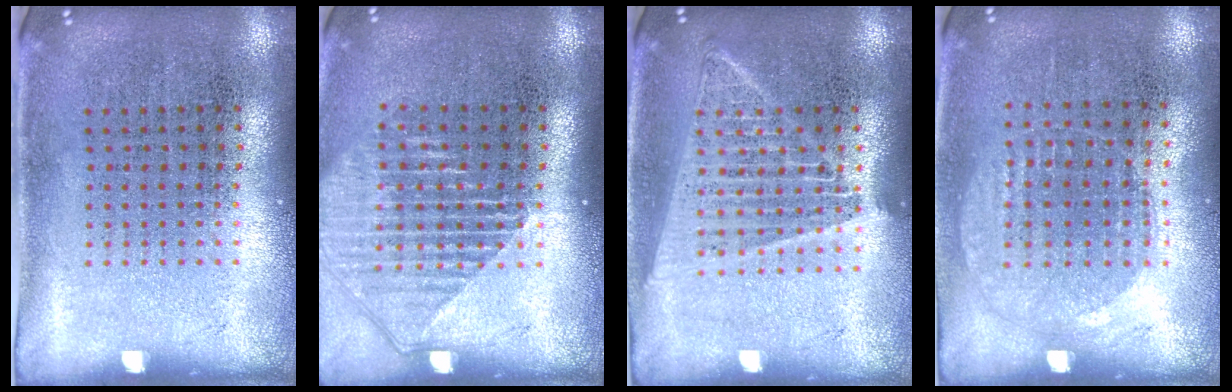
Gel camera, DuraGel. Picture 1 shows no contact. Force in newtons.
{"total": 1.6, "press": 1.4, "slide": 0.7}
{"total": 1.5, "press": 1.4, "slide": 0.7}
{"total": 1.0, "press": 0.9, "slide": 0.4}